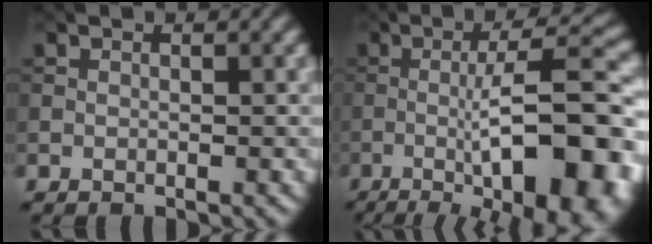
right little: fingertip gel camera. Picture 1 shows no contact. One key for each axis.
{"total": 15.3, "fx": -4.6, "fy": 4.2, "fz": 13.9, "tx": -0.178, "ty": 0.018, "tz": -0.065}